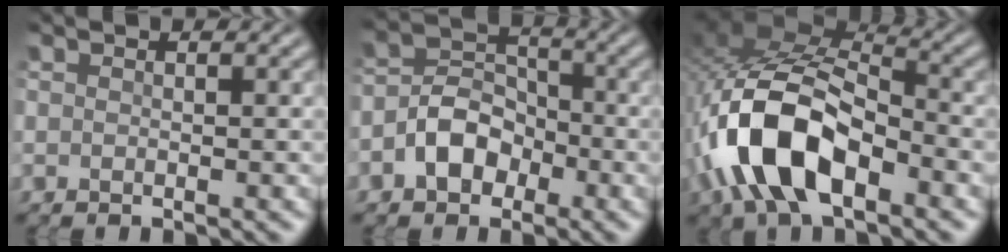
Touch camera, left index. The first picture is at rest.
{"total": 4.1, "force": [-1.9, 2.8, 2.3], "torque": [-0.038, 0.008, -0.038]}
{"total": 11.0, "force": [-4.3, 5.6, 8.4], "torque": [-0.177, 0.012, -0.084]}